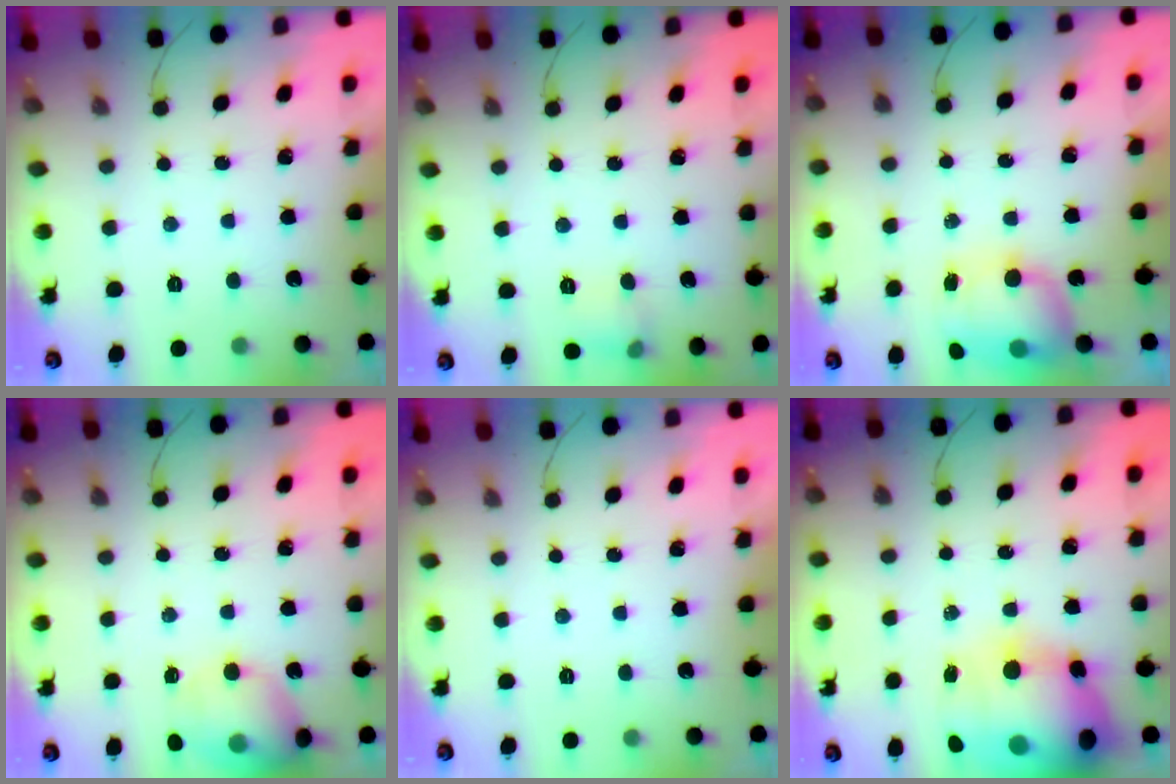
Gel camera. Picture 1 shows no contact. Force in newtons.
{"total": 5.7, "press": 5.5, "slide": 1.6}
{"total": 8.1, "press": 7.9, "slide": 1.9}
{"total": 14.8, "press": 14.6, "slide": 2.4}
{"total": 0.0}
{"total": 24.9, "press": 24.2, "slide": 5.9}